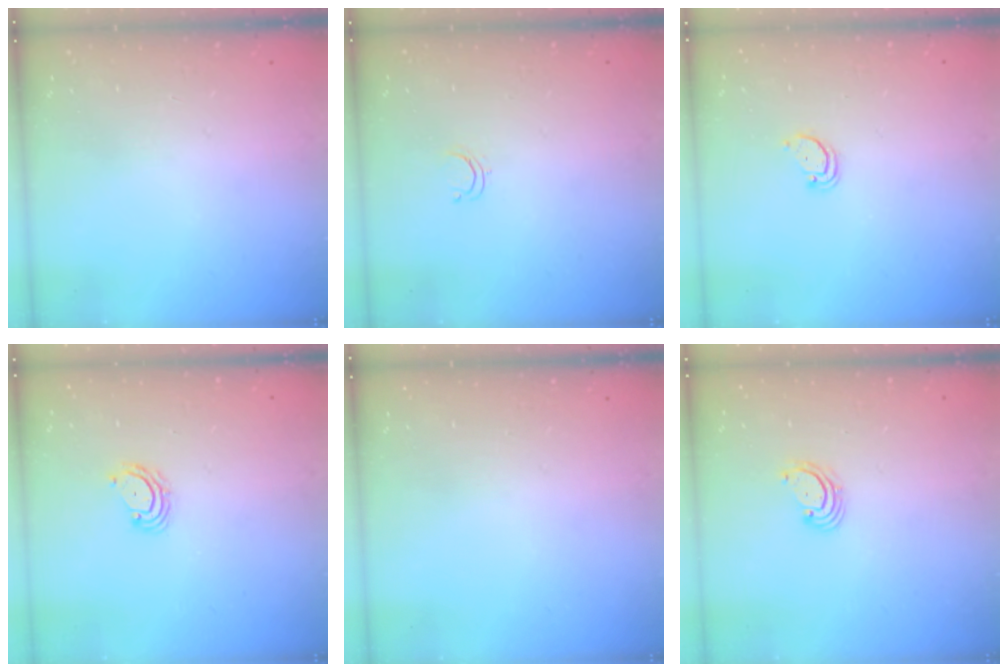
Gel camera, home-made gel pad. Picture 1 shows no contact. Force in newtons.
{"total": 2.4, "press": 2.4, "slide": 0.2}
{"total": 2.1, "press": 2.1, "slide": 0.2}
{"total": 4.1, "press": 4.1, "slide": 0.4}
{"total": 0.0}
{"total": 2.7, "press": 2.7, "slide": 0.7}